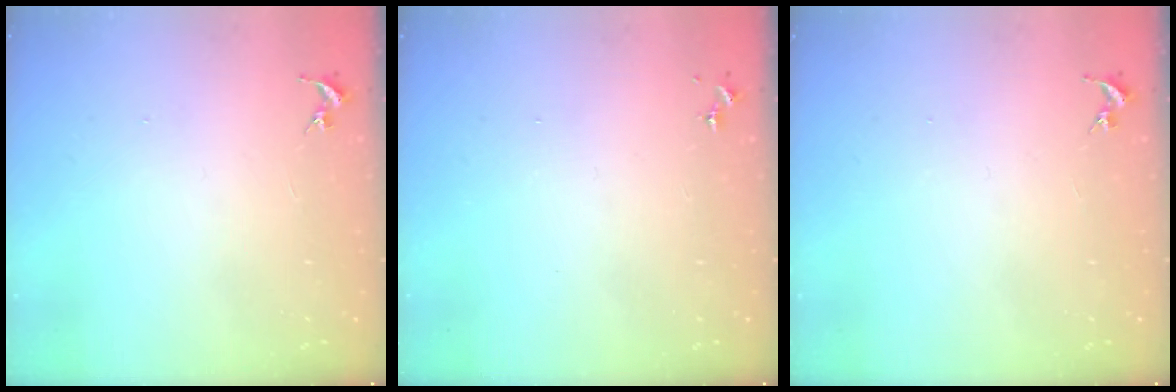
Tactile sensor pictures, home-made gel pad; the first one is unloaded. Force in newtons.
{"total": 0.0}
{"total": 0.0}